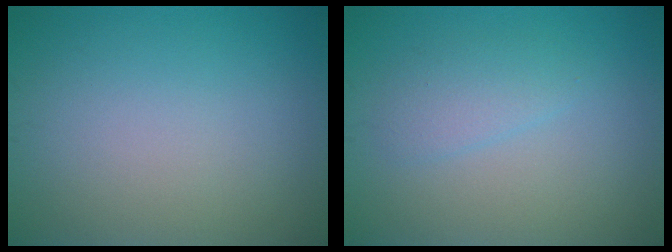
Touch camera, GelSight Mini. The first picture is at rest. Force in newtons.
{"total": 2.0, "press": 2.0, "slide": 0.1}